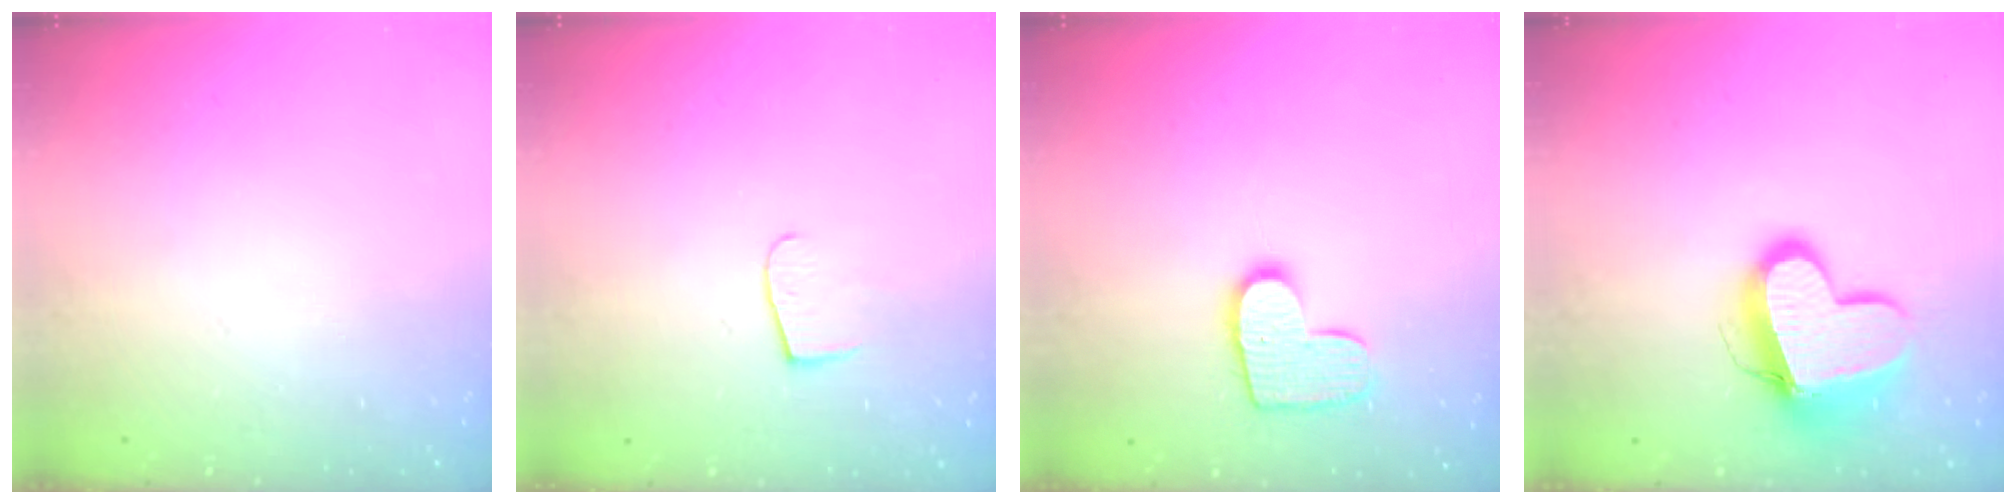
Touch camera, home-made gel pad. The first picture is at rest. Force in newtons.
{"total": 4.9, "press": 4.9, "slide": 0.5}
{"total": 10.8, "press": 10.8, "slide": 0.5}
{"total": 13.3, "press": 13.2, "slide": 1.3}